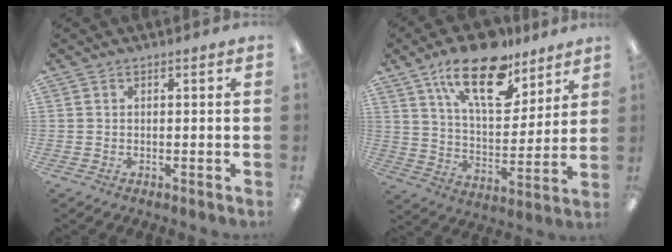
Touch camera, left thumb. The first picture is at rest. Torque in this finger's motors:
{"motor_torque": [0.42, 0.67, 1.52, -1.25, 0.38]}